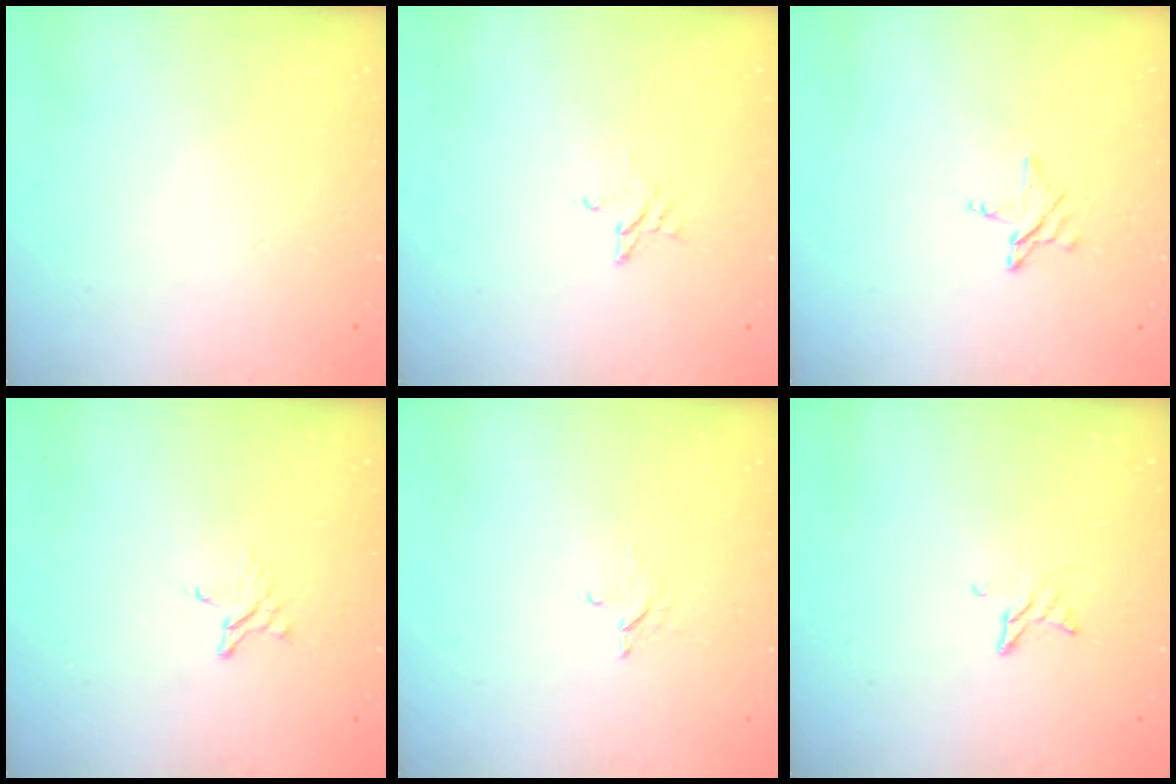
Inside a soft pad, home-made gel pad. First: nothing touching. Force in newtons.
{"total": 2.7, "press": 2.7, "slide": 0.2}
{"total": 2.9, "press": 2.9, "slide": 0.3}
{"total": 2.3, "press": 2.3, "slide": 0.2}
{"total": 3.0, "press": 3.0, "slide": 0.3}
{"total": 3.3, "press": 3.2, "slide": 0.3}